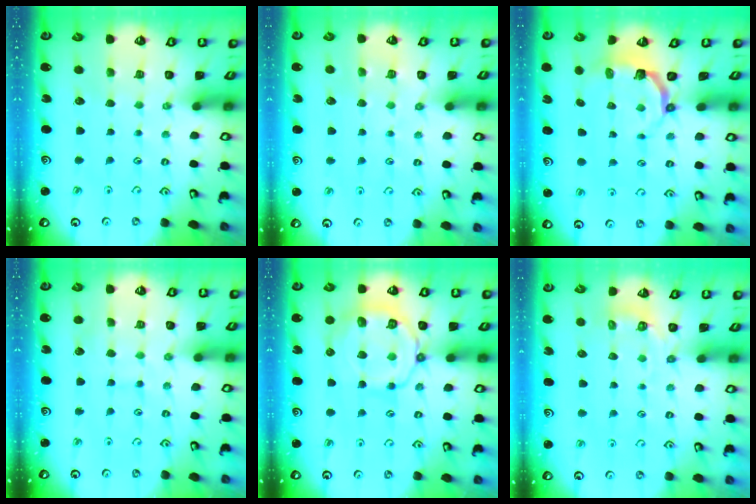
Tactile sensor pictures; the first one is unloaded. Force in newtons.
{"total": 4.0, "press": 4.0, "slide": 0.8}
{"total": 4.3, "press": 2.8, "slide": 3.3}
{"total": 6.2, "press": 6.2, "slide": 0.2}
{"total": 12.6, "press": 12.6, "slide": 1.4}
{"total": 4.0, "press": 3.6, "slide": 1.7}